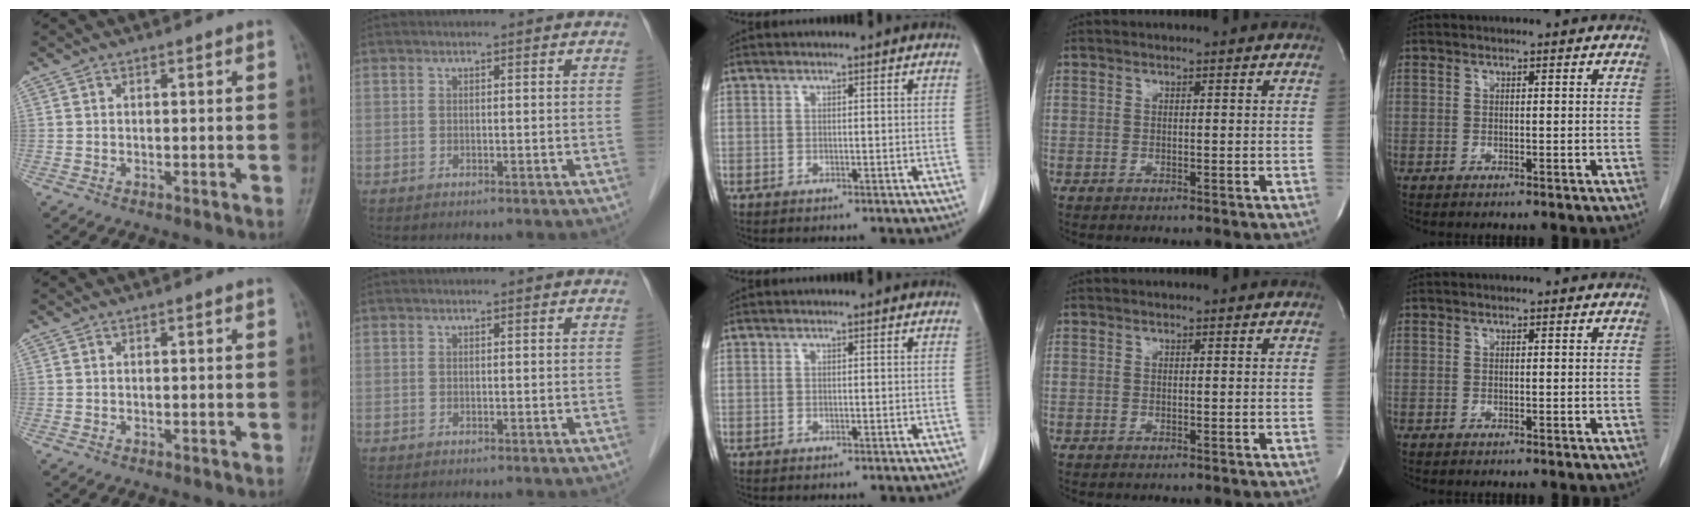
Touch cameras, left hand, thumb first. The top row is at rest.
{}